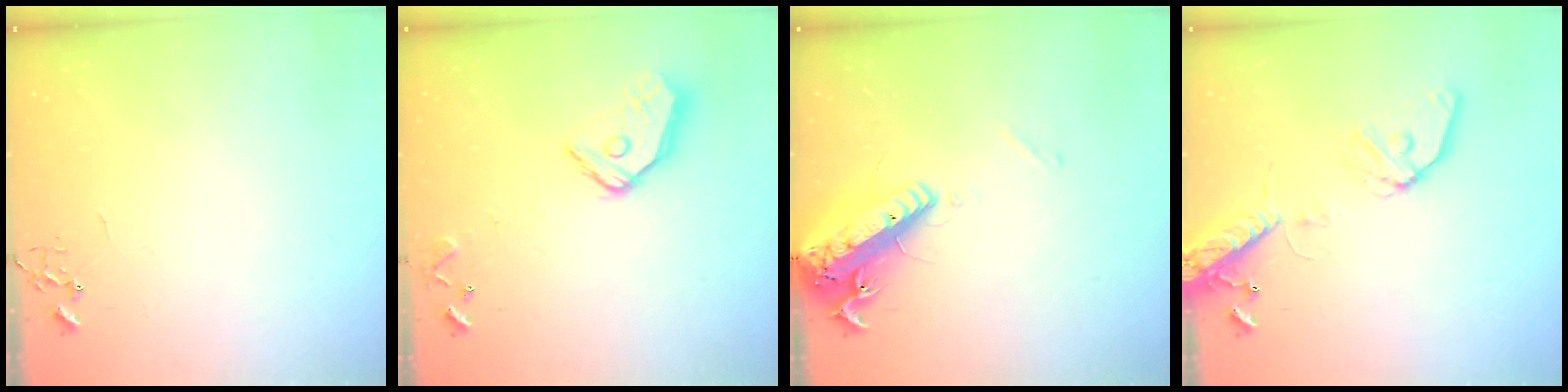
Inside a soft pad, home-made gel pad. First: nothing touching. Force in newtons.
{"total": 12.2, "press": 12.2, "slide": 1.1}
{"total": 18.1, "press": 17.7, "slide": 3.9}
{"total": 14.1, "press": 13.8, "slide": 3.0}